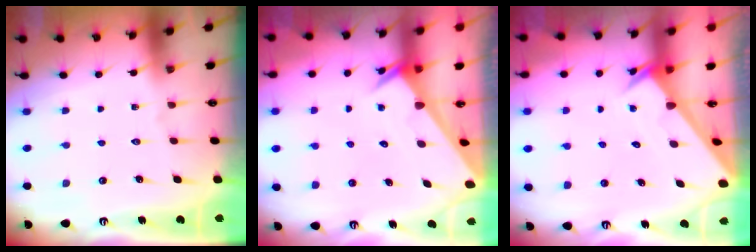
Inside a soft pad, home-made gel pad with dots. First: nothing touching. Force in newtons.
{"total": 2.3, "press": 2.3, "slide": 0.1}
{"total": 1.6, "press": 1.6, "slide": 0.1}